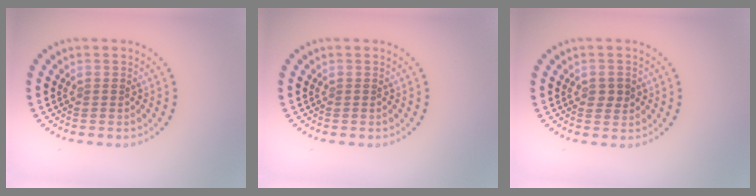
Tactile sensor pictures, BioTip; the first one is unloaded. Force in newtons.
{"total": 0.0}
{"total": 1.5, "press": 1.5, "slide": 0.1}